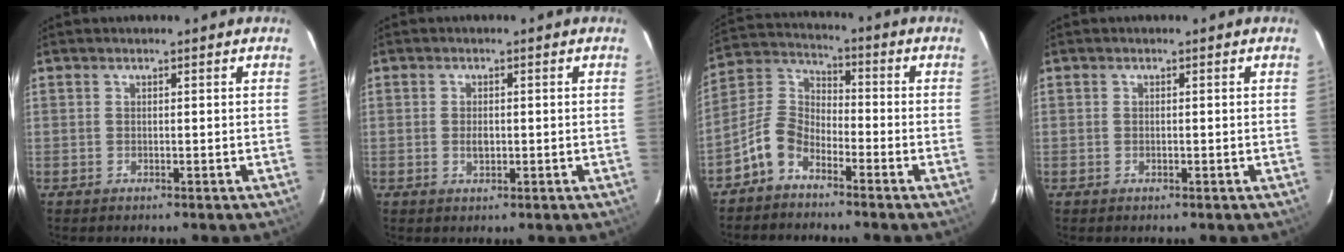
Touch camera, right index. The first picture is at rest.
{"total": 2.0, "force": [-0.3, 1.3, 1.4], "torque": [-0.025, 0.001, -0.004]}
{"total": 7.7, "force": [-5.1, 4.3, 3.8], "torque": [-0.090, 0.025, -0.110]}
{"total": 0.0}